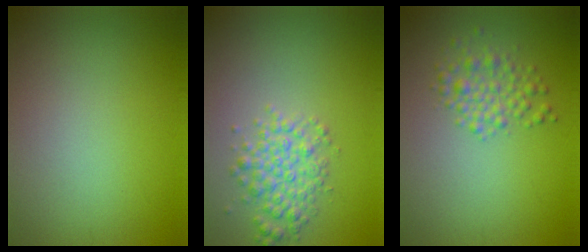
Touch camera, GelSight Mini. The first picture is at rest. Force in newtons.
{"total": 3.0, "press": 3.0, "slide": 0.1}
{"total": 2.5, "press": 2.5, "slide": 0.0}